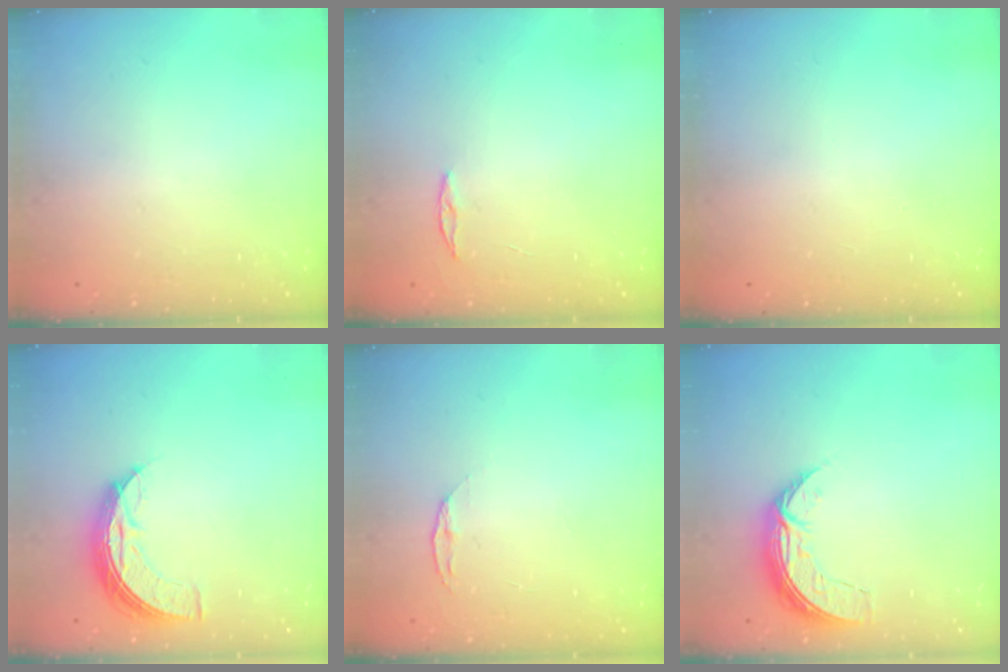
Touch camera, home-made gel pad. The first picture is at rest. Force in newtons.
{"total": 3.0, "press": 2.9, "slide": 0.3}
{"total": 0.0}
{"total": 7.7, "press": 7.6, "slide": 0.7}
{"total": 4.1, "press": 4.1, "slide": 0.5}
{"total": 7.3, "press": 7.3, "slide": 0.6}